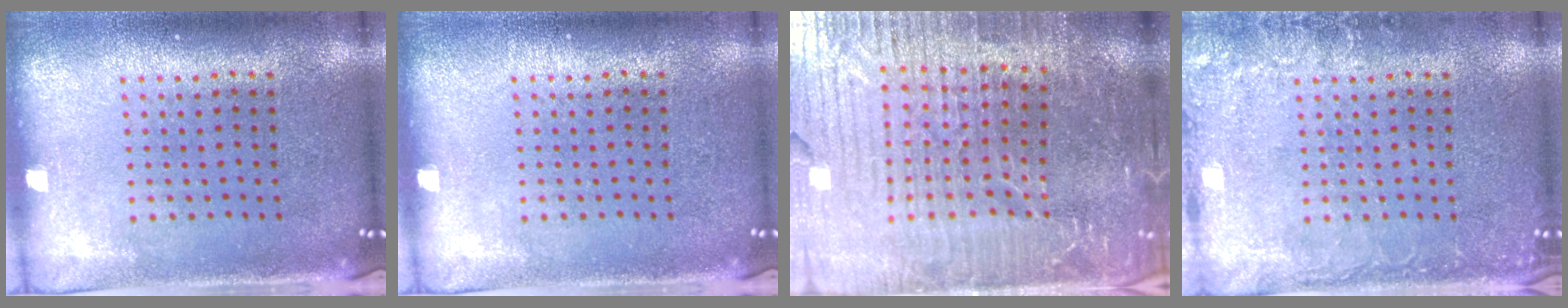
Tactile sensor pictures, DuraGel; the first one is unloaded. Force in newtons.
{"total": 0.0}
{"total": 5.4, "press": 5.0, "slide": 2.0}
{"total": 2.6, "press": 2.6, "slide": 0.3}